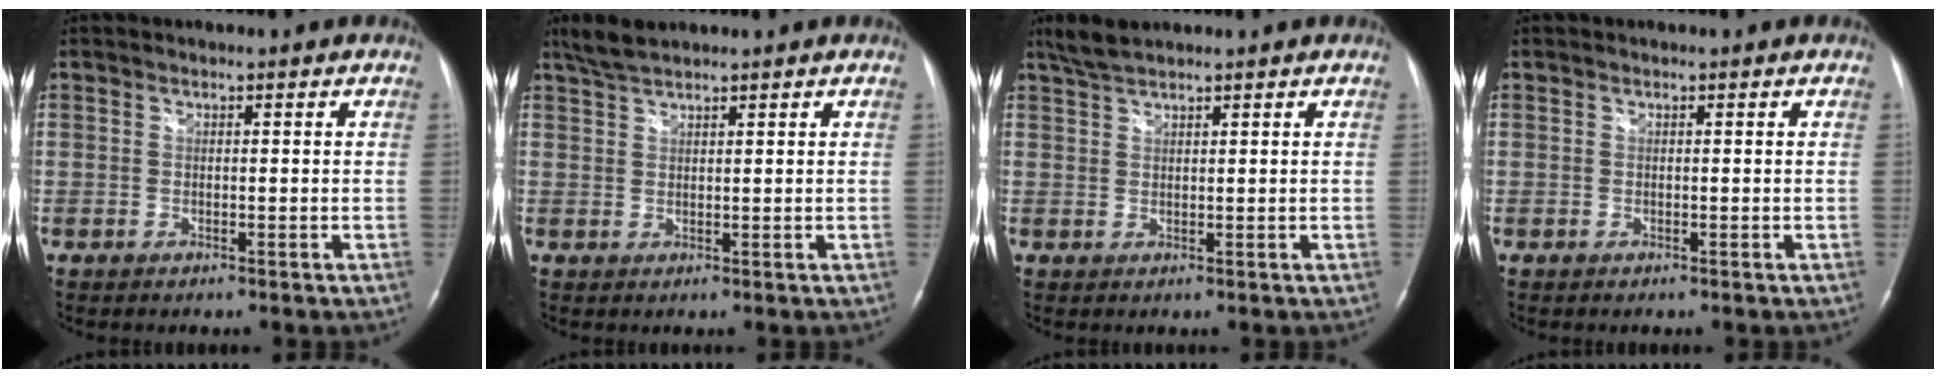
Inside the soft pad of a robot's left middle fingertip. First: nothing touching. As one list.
[{"total": 3.2, "force": [2.9, 0.2, 1.3], "torque": [-0.035, 0.008, 0.062]}, {"total": 3.1, "force": [2.8, 0.2, 1.4], "torque": [-0.037, 0.009, 0.060]}, {"total": 0.0}]